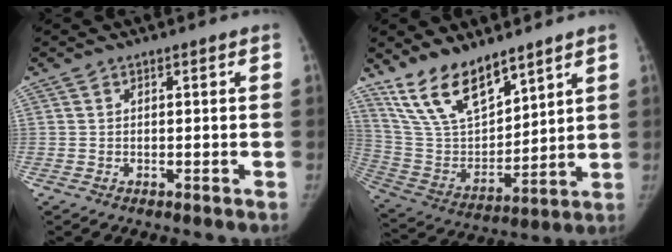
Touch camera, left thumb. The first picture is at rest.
{"total": 15.8, "force": [11.7, 6.6, 8.3], "torque": [-0.119, -0.062, 0.237]}